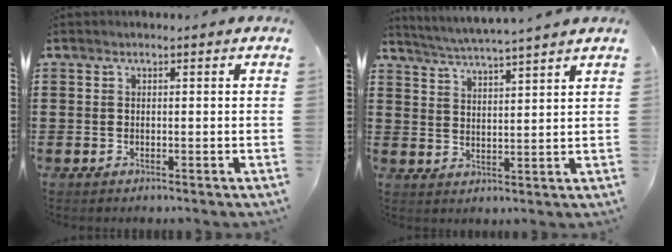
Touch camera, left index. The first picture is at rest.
{"total": 3.8, "force": [3.6, -1.0, 0.9], "torque": [-0.031, -0.024, 0.062]}